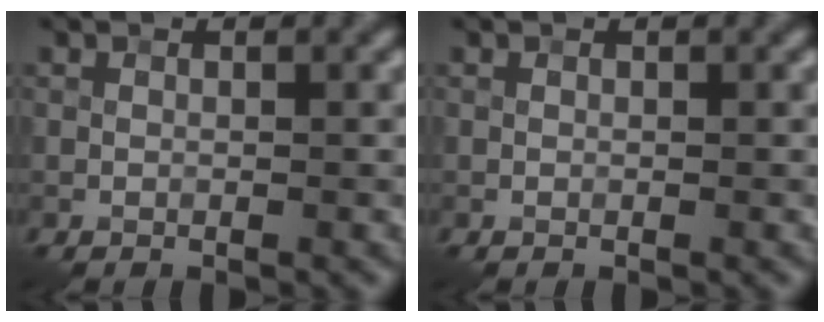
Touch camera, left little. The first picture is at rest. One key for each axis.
{"total": 0.0}